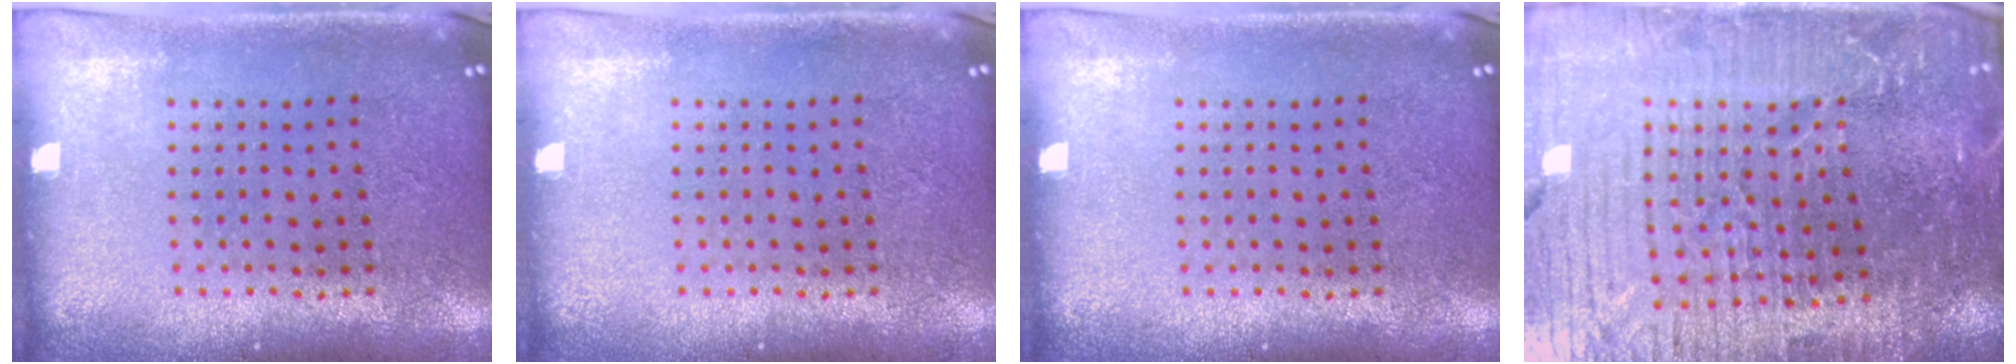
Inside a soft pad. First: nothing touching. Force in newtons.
{"total": 0.0}
{"total": 0.0}
{"total": 5.8, "press": 5.3, "slide": 2.5}